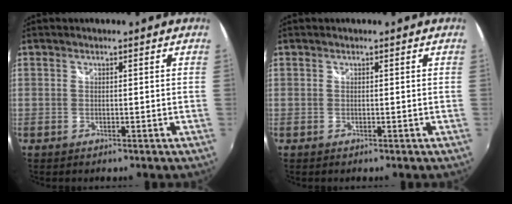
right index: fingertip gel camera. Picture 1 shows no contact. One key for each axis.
{"total": 0.0}